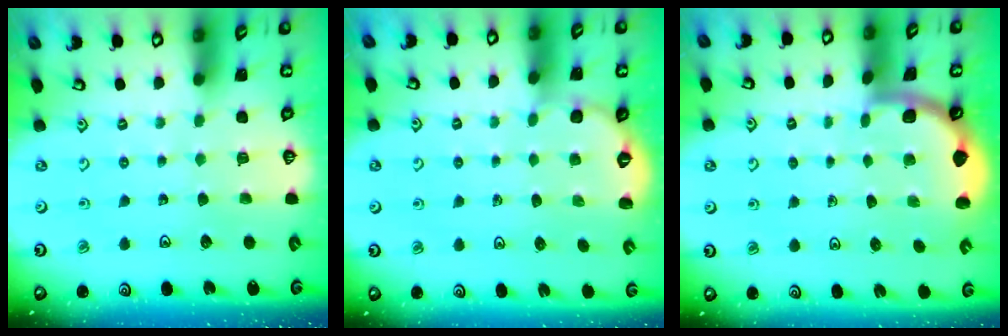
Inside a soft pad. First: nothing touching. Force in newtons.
{"total": 2.9, "press": 2.8, "slide": 0.9}
{"total": 1.9, "press": 1.9, "slide": 0.0}